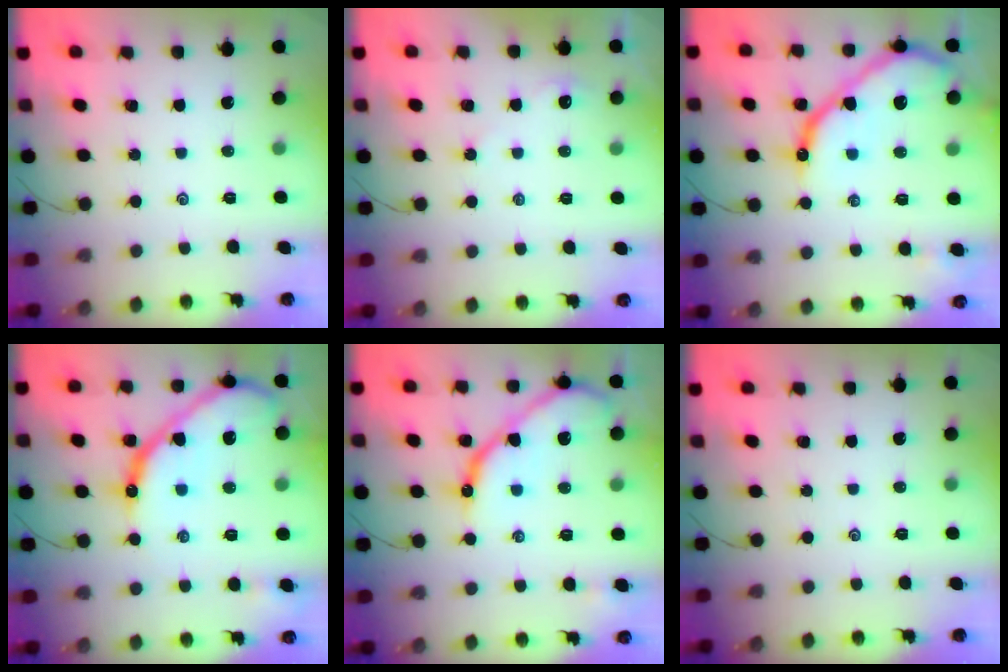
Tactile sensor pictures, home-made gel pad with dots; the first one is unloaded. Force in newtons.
{"total": 2.3, "press": 2.3, "slide": 0.2}
{"total": 17.2, "press": 17.1, "slide": 1.6}
{"total": 19.2, "press": 19.1, "slide": 1.7}
{"total": 12.2, "press": 12.1, "slide": 1.4}
{"total": 0.0}